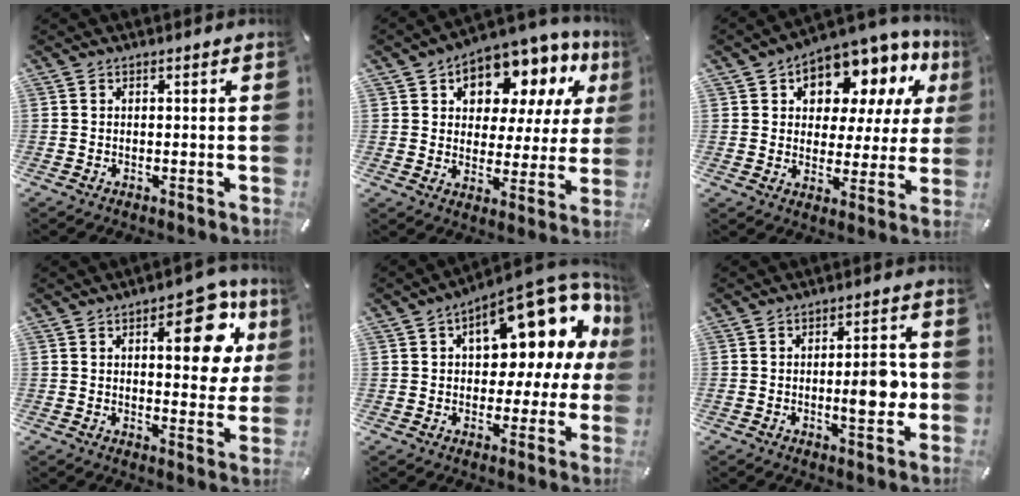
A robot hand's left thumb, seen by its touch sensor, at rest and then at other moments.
{"total": 10.8, "force": [7.1, 7.0, 4.2], "torque": [-0.068, -0.062, 0.125]}
{"total": 10.9, "force": [7.1, 6.9, 4.5], "torque": [-0.073, -0.067, 0.128]}
{"total": 16.1, "force": [5.8, 7.5, 13.0], "torque": [-0.144, -0.024, 0.086]}
{"total": 19.4, "force": [9.1, 9.4, 14.4], "torque": [-0.189, -0.067, 0.148]}
{"total": 8.7, "force": [-0.8, 3.5, 7.9], "torque": [-0.099, 0.000, -0.017]}